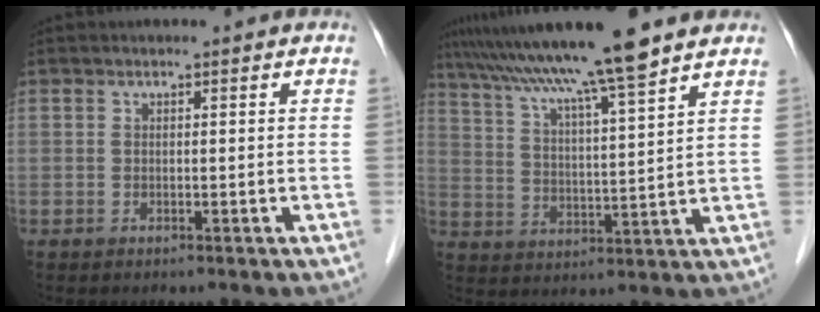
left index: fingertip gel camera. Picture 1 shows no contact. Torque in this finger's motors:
{"motor_torque": [0.33, -0.62, 1.05, 0.21]}